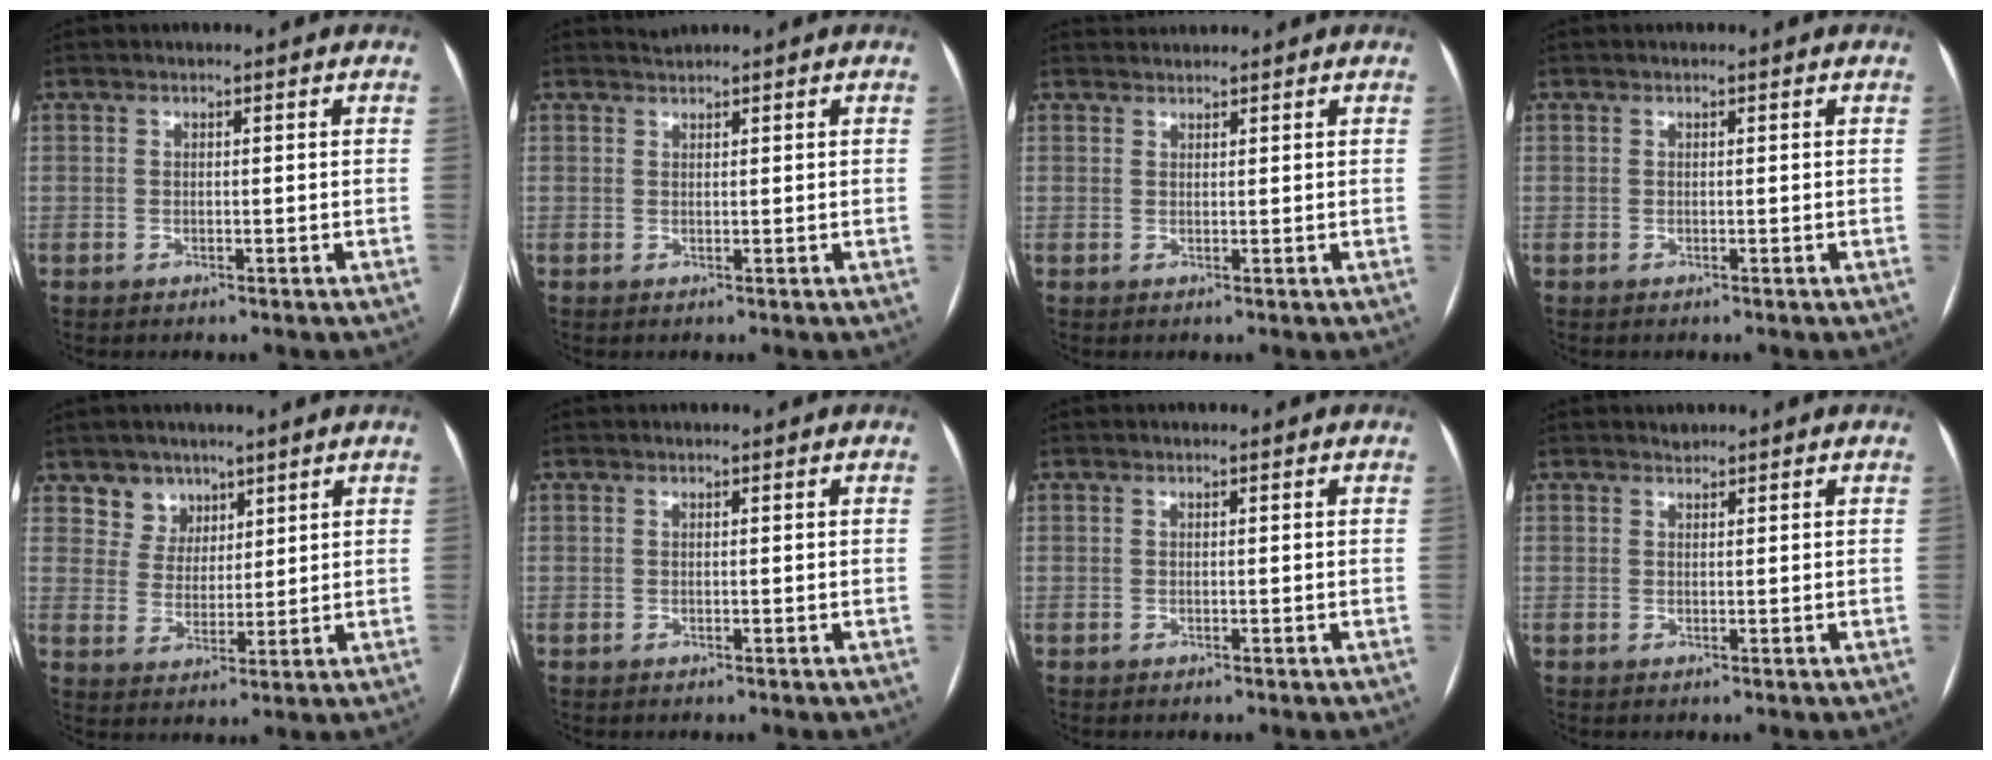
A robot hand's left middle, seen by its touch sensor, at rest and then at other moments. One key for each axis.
{"total": 0.9, "fx": 0.9, "fy": -0.1, "fz": -0.2, "tx": -0.002, "ty": 0.004, "tz": 0.019}
{"total": 1.6, "fx": 1.6, "fy": 0.2, "fz": -0.3, "tx": -0.002, "ty": 0.015, "tz": 0.032}
{"total": 0.0}
{"total": 5.2, "fx": 3.7, "fy": 3.7, "fz": -0.3, "tx": 0.012, "ty": -0.003, "tz": 0.069}
{"total": 0.0}
{"total": 0.0}
{"total": 0.7, "fx": 0.7, "fy": 0.2, "fz": -0.1, "tx": -0.004, "ty": 0.002, "tz": 0.012}